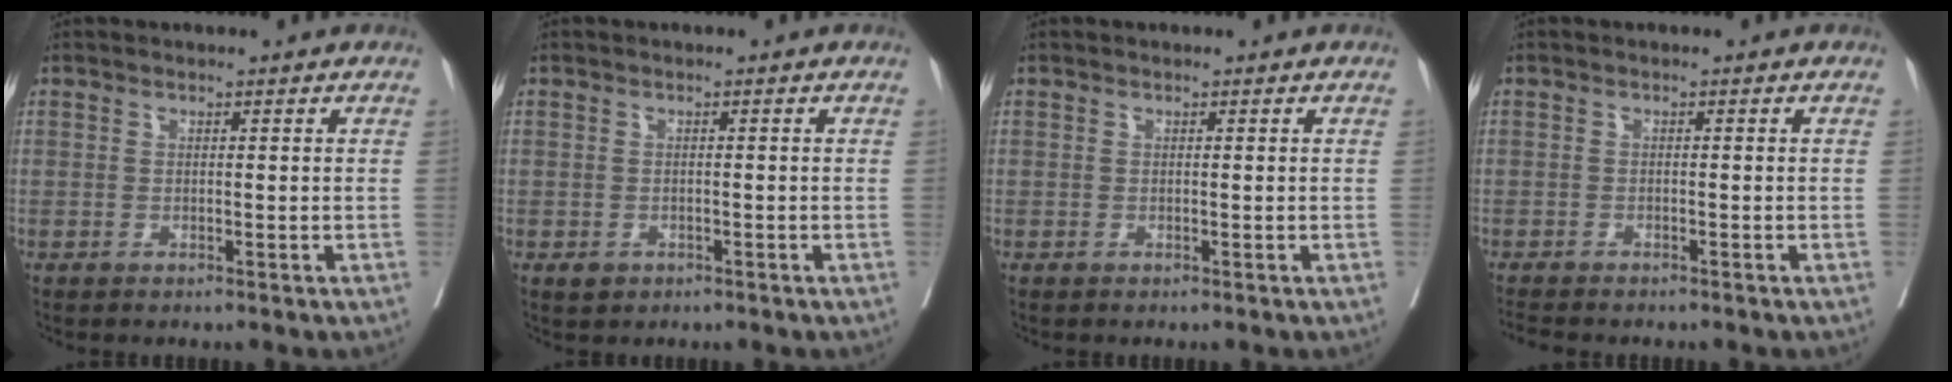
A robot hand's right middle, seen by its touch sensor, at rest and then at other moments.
{"total": 1.5, "force": [-0.8, 1.1, 0.6], "torque": [-0.012, 0.000, -0.006]}
{"total": 0.0}
{"total": 4.2, "force": [-3.7, 0.8, 1.7], "torque": [-0.032, -0.011, -0.058]}